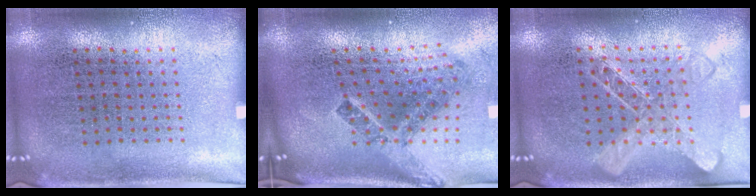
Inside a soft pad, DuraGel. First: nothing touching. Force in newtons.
{"total": 3.0, "press": 1.7, "slide": 2.4}
{"total": 1.4, "press": 1.4, "slide": 0.3}